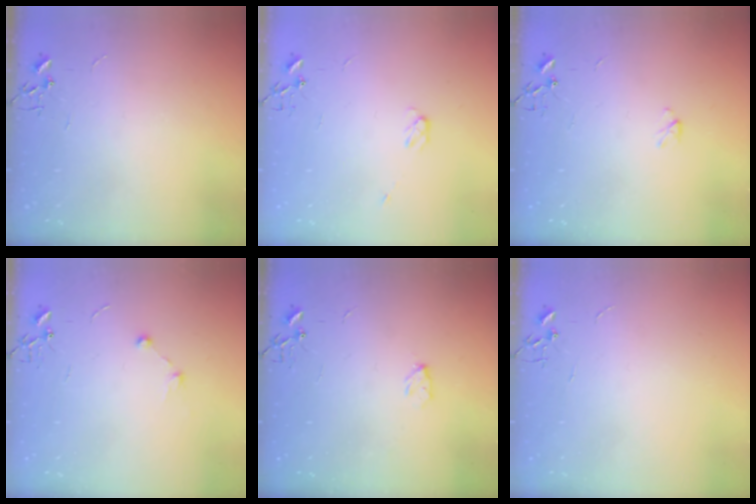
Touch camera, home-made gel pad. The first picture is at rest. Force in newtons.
{"total": 3.5, "press": 3.5, "slide": 0.6}
{"total": 2.9, "press": 2.9, "slide": 0.5}
{"total": 6.2, "press": 6.2, "slide": 0.7}
{"total": 3.9, "press": 3.8, "slide": 0.5}
{"total": 0.0}